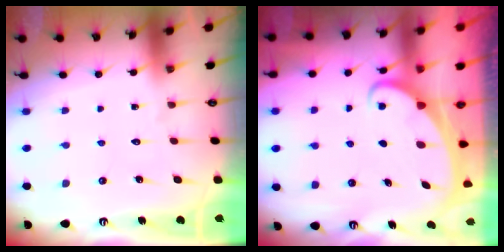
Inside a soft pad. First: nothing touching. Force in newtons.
{"total": 1.9, "press": 1.9, "slide": 0.3}